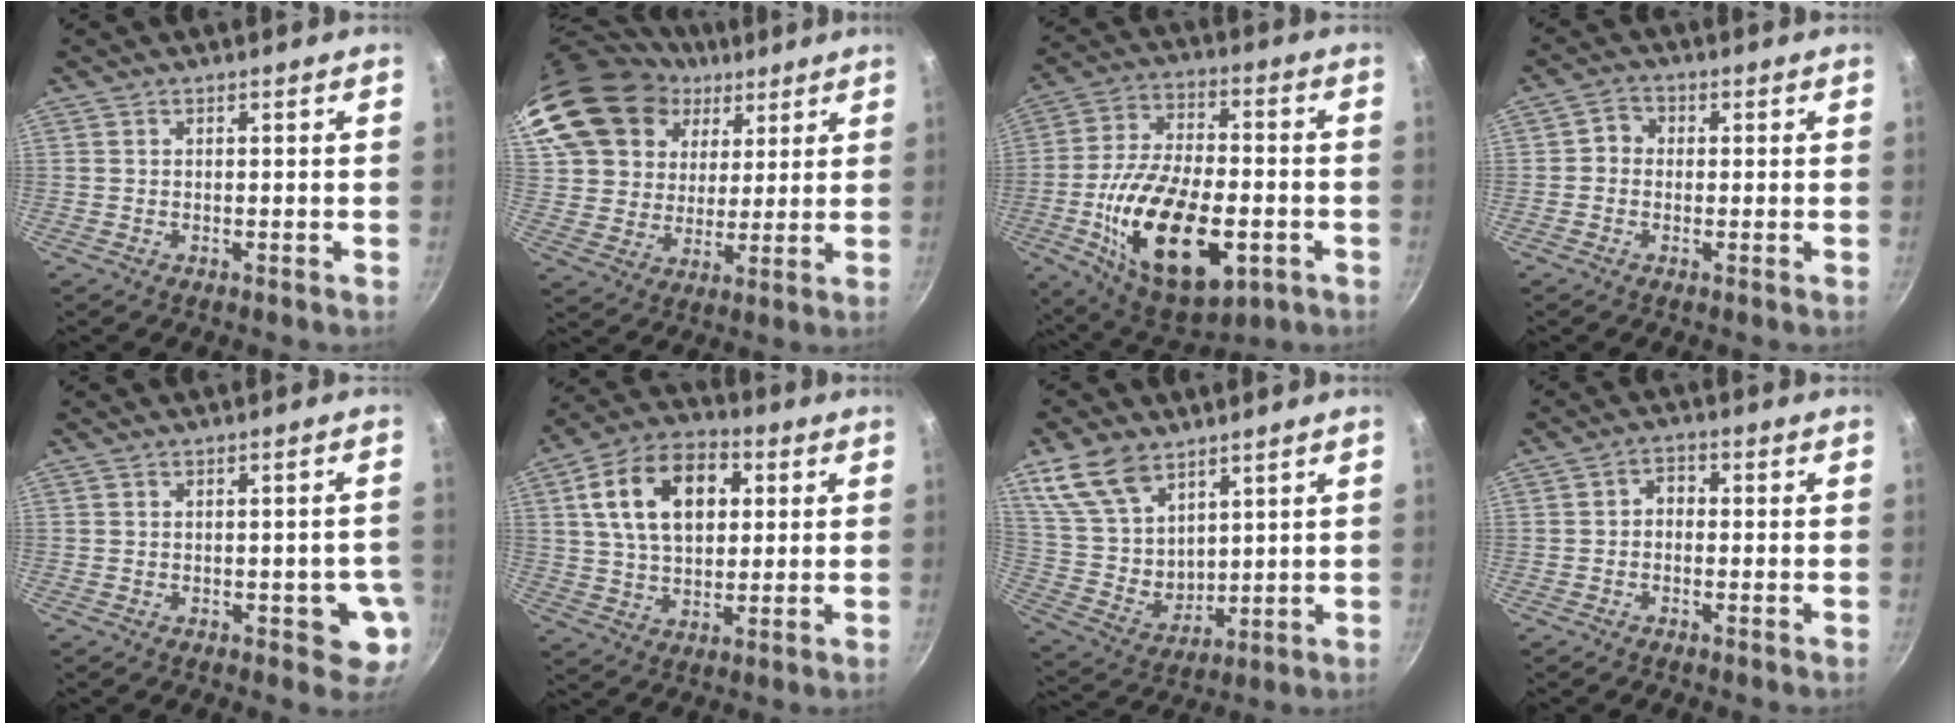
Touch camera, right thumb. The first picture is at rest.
{"total": 21.6, "force": [11.1, 16.2, 9.0], "torque": [-0.173, 0.004, 0.207]}
{"total": 24.4, "force": [-6.7, 12.6, 19.8], "torque": [-0.334, 0.020, -0.105]}
{"total": 3.2, "force": [-0.1, 2.9, 1.3], "torque": [-0.006, 0.008, -0.014]}
{"total": 5.5, "force": [-1.2, 3.1, 4.4], "torque": [-0.023, 0.000, -0.015]}
{"total": 16.9, "force": [4.3, 11.0, 12.0], "torque": [-0.177, 0.011, 0.064]}
{"total": 13.6, "force": [8.1, 8.3, 6.9], "torque": [-0.106, -0.044, 0.173]}
{"total": 2.8, "force": [-0.4, 2.2, 1.7], "torque": [-0.017, 0.012, -0.014]}